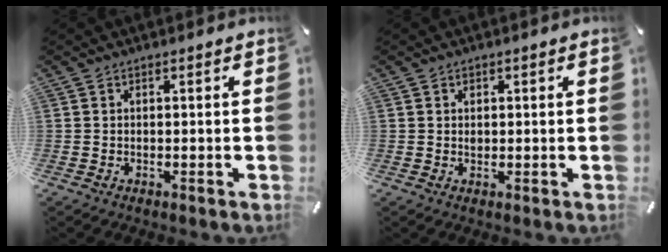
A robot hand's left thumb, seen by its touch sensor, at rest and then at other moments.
{"total": 0.9, "force": [0.2, 0.8, 0.3], "torque": [-0.007, 0.004, 0.004]}